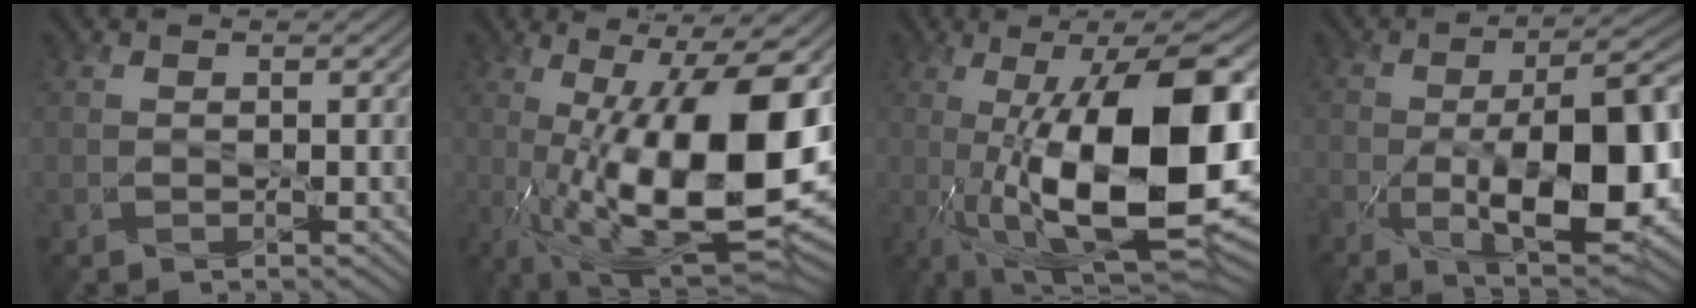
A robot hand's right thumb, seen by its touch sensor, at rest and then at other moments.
{"total": 19.3, "force": [-1.2, 6.8, 18.0], "torque": [-0.292, -0.010, -0.012]}
{"total": 19.5, "force": [-1.8, 6.9, 18.1], "torque": [-0.296, 0.005, -0.034]}
{"total": 15.3, "force": [-4.0, 5.9, 13.5], "torque": [-0.218, -0.015, -0.063]}